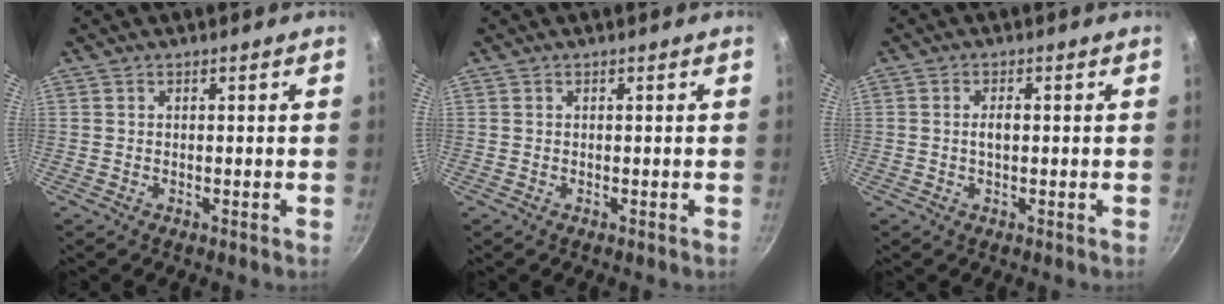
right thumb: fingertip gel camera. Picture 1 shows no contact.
{"total": 0.0}
{"total": 2.1, "force": [0.0, 1.0, 1.8], "torque": [-0.031, 0.005, 0.000]}